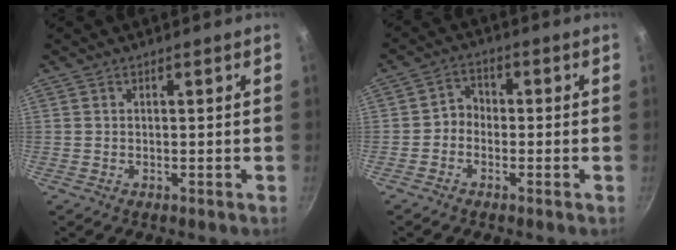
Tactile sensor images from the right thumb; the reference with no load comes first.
{"total": 3.7, "force": [-1.1, 3.0, 1.9], "torque": [-0.014, 0.019, -0.032]}